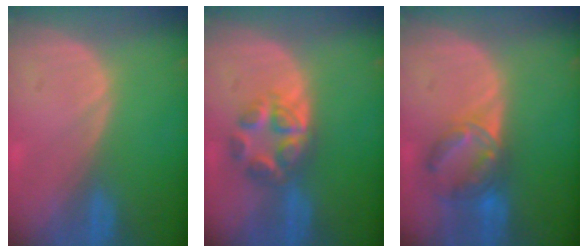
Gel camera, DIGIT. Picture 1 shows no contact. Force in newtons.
{"total": 5.9, "press": 5.5, "slide": 2.2}
{"total": 7.1, "press": 6.1, "slide": 3.6}